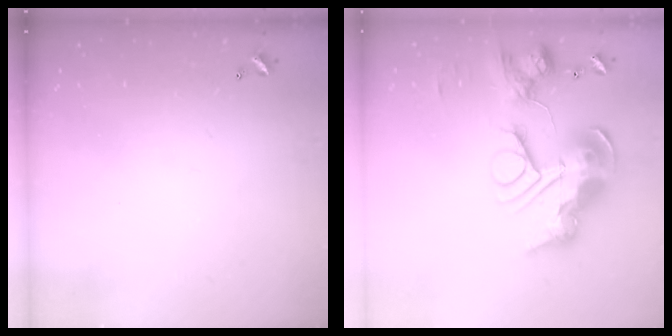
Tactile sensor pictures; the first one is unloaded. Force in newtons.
{"total": 0.9, "press": 0.9, "slide": 0.0}